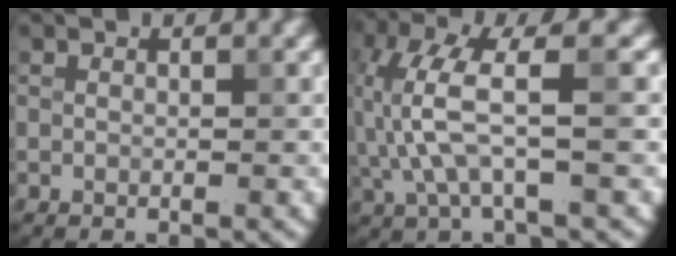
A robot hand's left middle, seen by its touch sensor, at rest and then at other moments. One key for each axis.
{"total": 6.2, "fx": 0.0, "fy": 1.4, "fz": 6.0, "tx": -0.141, "ty": 0.016, "tz": 0.000}